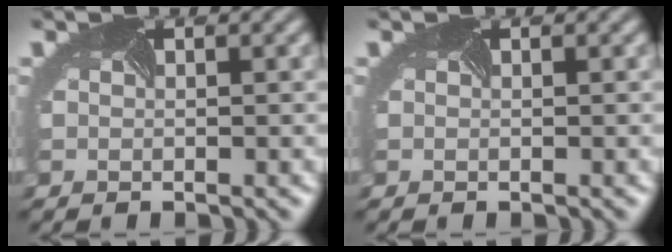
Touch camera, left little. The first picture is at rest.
{"total": 0.0}